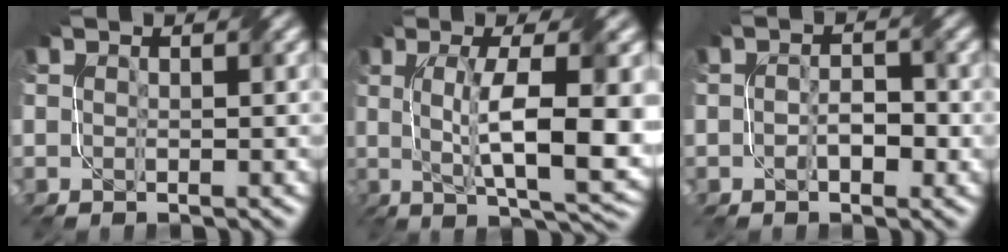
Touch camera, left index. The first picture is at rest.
{"total": 10.4, "force": [0.3, 2.6, 10.1], "torque": [-0.156, -0.004, 0.011]}
{"total": 2.3, "force": [-0.8, 1.3, 1.8], "torque": [-0.029, 0.003, -0.015]}